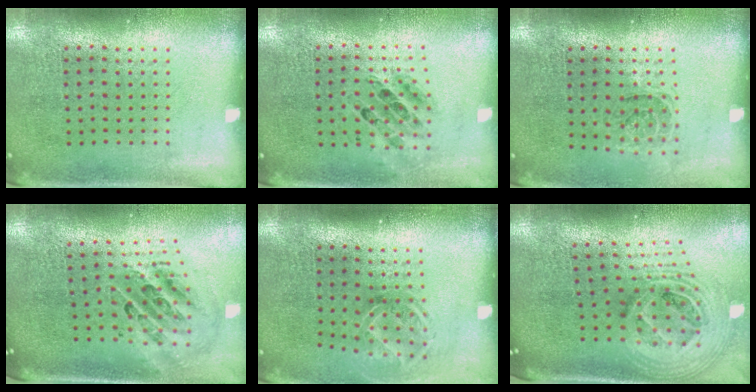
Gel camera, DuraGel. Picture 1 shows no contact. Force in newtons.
{"total": 0.8, "press": 0.7, "slide": 0.2}
{"total": 1.1, "press": 1.1, "slide": 0.4}
{"total": 1.6, "press": 1.4, "slide": 0.8}
{"total": 1.8, "press": 1.3, "slide": 1.3}
{"total": 2.7, "press": 1.9, "slide": 1.9}